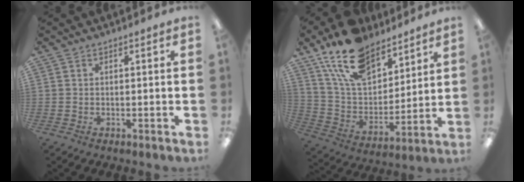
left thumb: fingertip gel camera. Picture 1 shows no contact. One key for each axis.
{"total": 18.4, "fx": 13.3, "fy": 9.5, "fz": 8.6, "tx": -0.174, "ty": -0.064, "tz": 0.245}